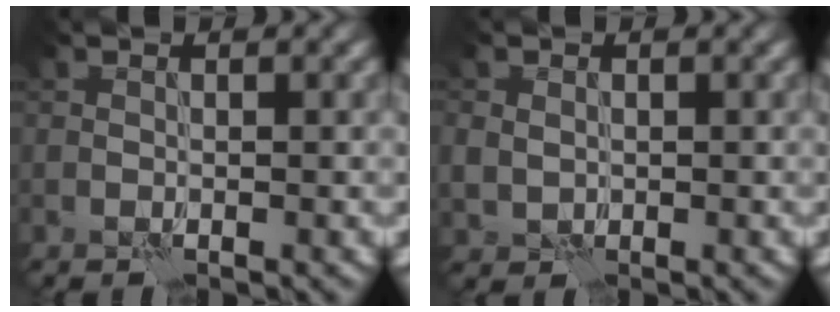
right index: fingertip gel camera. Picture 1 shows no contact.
{"total": 1.9, "force": [0.3, 1.8, 0.6], "torque": [-0.012, 0.000, 0.010]}